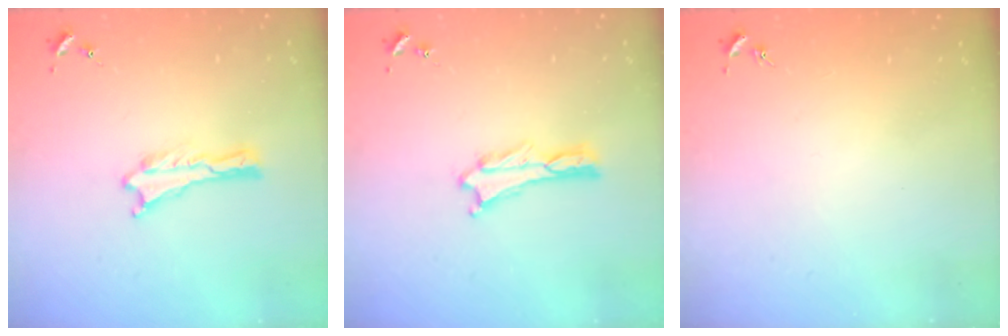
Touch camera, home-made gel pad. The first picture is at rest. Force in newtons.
{"total": 0.5, "press": 0.5, "slide": 0.2}
{"total": 0.0}